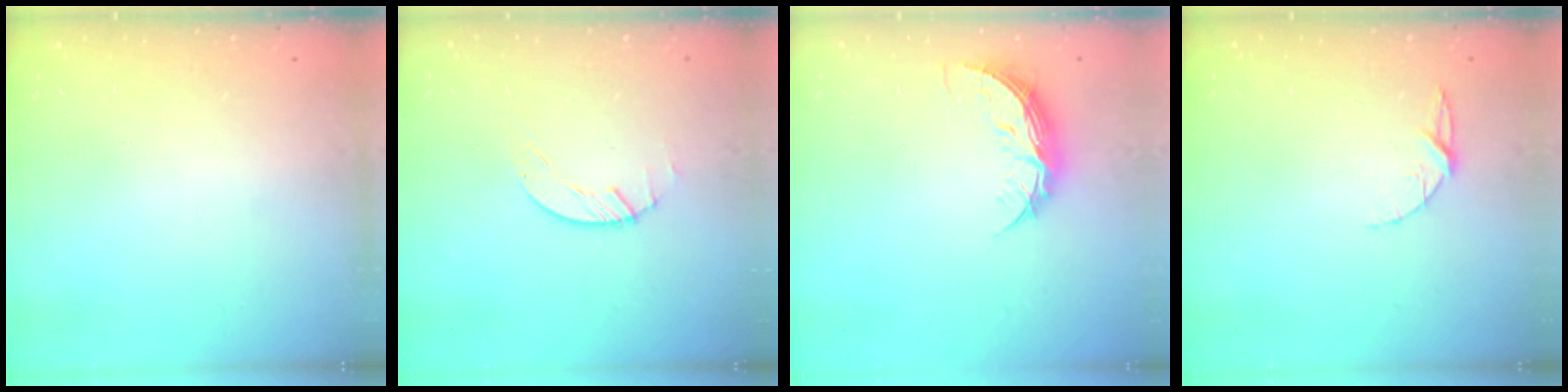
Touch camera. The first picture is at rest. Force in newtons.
{"total": 1.5, "press": 1.4, "slide": 0.1}
{"total": 8.2, "press": 8.2, "slide": 0.5}
{"total": 5.1, "press": 5.1, "slide": 0.4}